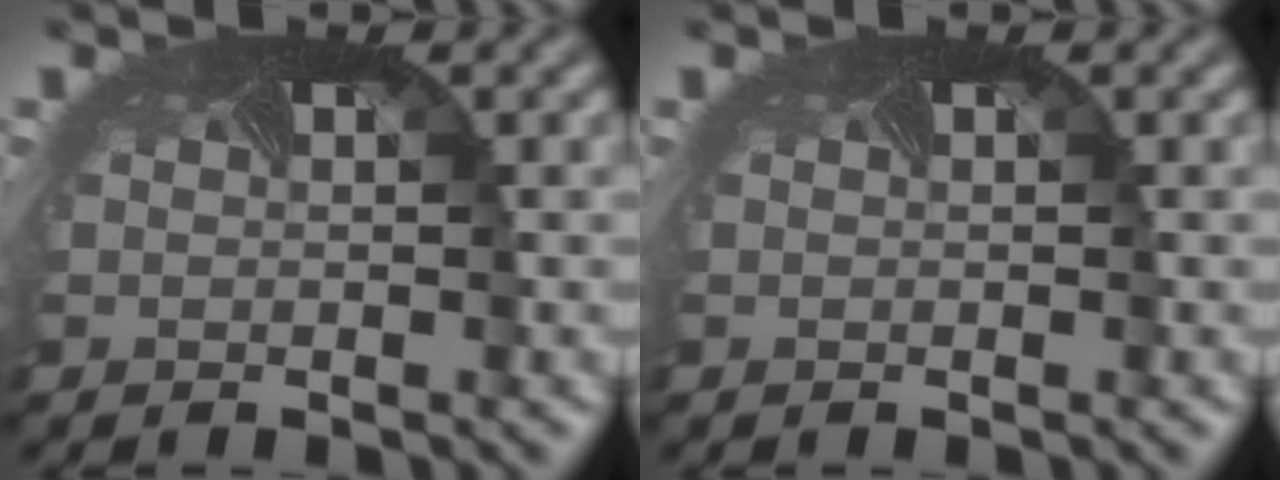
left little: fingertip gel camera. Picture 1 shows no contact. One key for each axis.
{"total": 0.0}